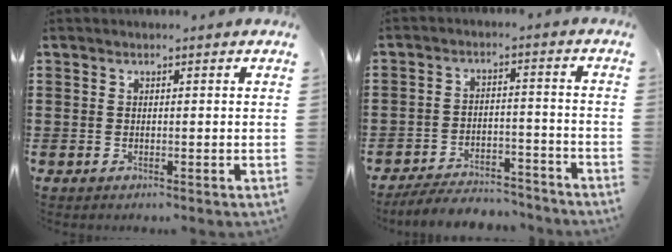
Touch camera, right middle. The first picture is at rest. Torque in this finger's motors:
{"motor_torque": [1.39, 0.11, 0.13, 0.01]}